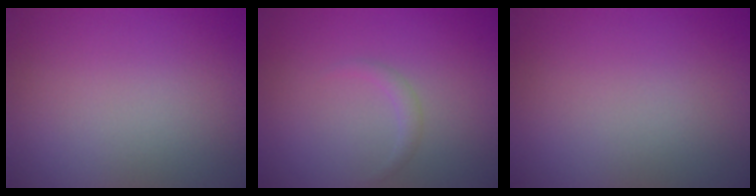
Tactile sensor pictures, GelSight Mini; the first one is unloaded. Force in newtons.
{"total": 0.9, "press": 0.9, "slide": 0.0}
{"total": 0.0}